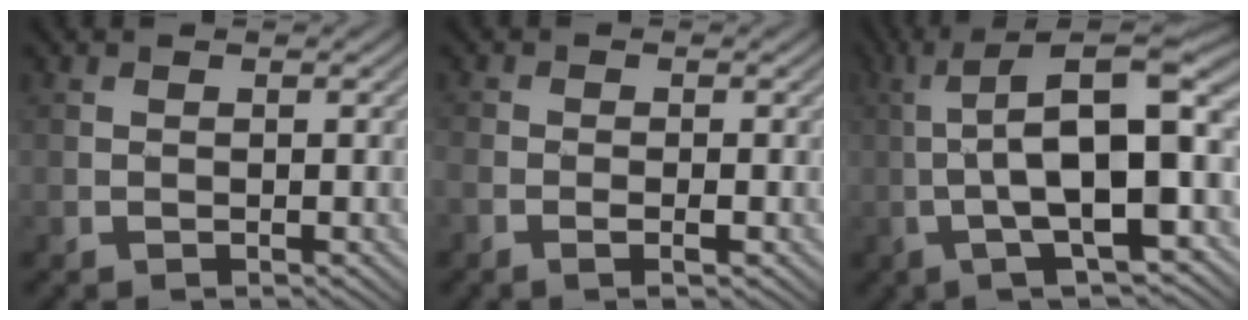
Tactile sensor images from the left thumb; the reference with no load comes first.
{"total": 2.0, "force": [-1.0, 0.6, 1.6], "torque": [-0.037, 0.000, -0.022]}
{"total": 15.8, "force": [-0.9, 4.8, 15.0], "torque": [-0.249, 0.020, -0.016]}